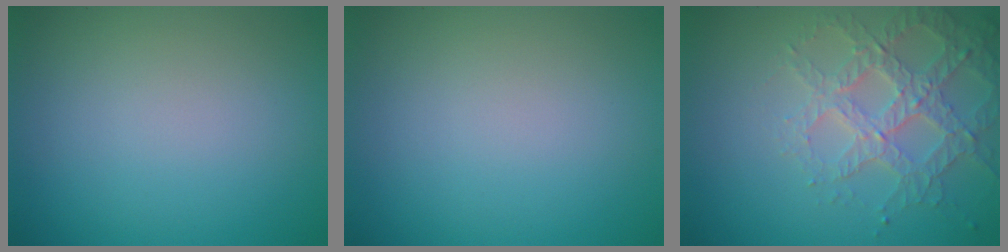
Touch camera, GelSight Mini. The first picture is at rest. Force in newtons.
{"total": 0.0}
{"total": 3.7, "press": 3.7, "slide": 0.6}